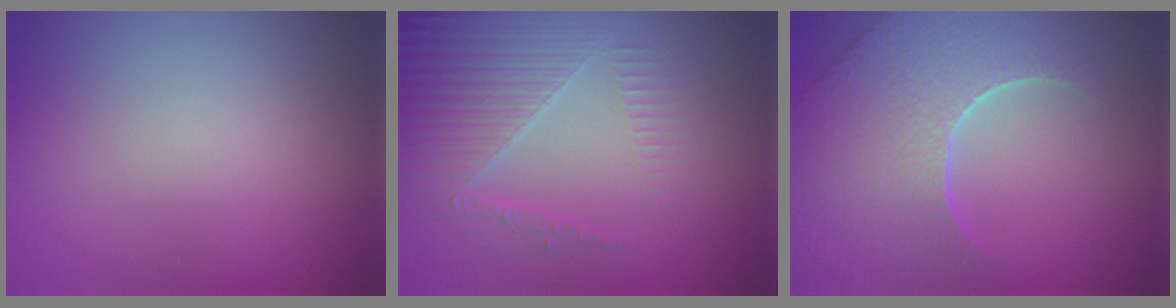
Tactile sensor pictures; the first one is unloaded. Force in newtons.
{"total": 4.3, "press": 4.1, "slide": 1.3}
{"total": 8.6, "press": 6.2, "slide": 6.0}